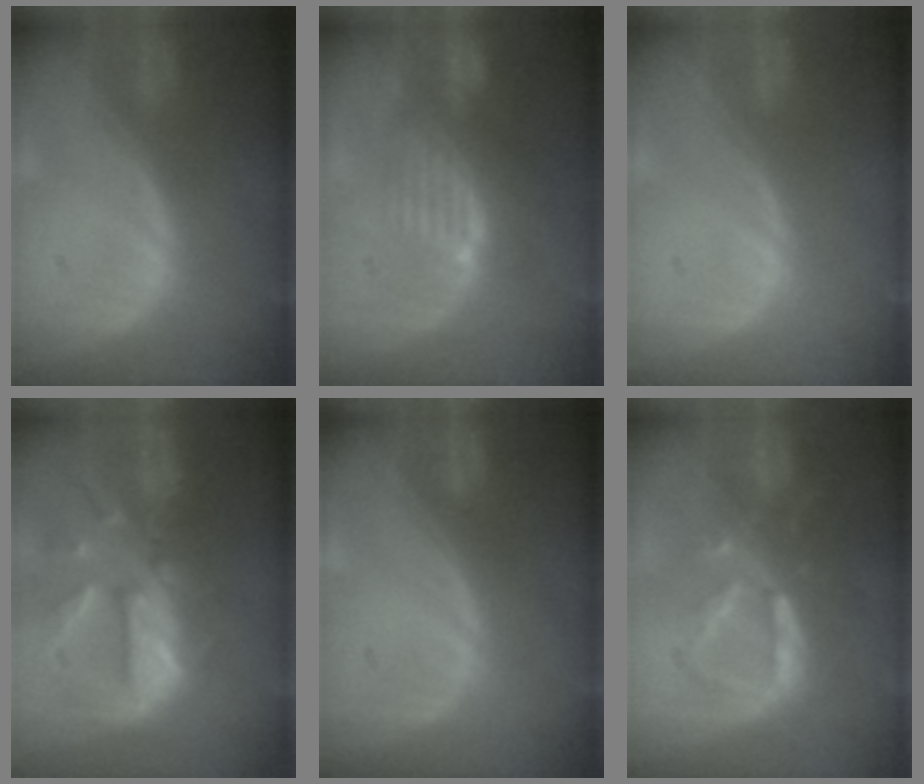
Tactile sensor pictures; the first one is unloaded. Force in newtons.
{"total": 8.2, "press": 7.3, "slide": 3.7}
{"total": 0.0}
{"total": 10.8, "press": 9.6, "slide": 4.9}
{"total": 0.0}
{"total": 8.2, "press": 7.4, "slide": 3.6}